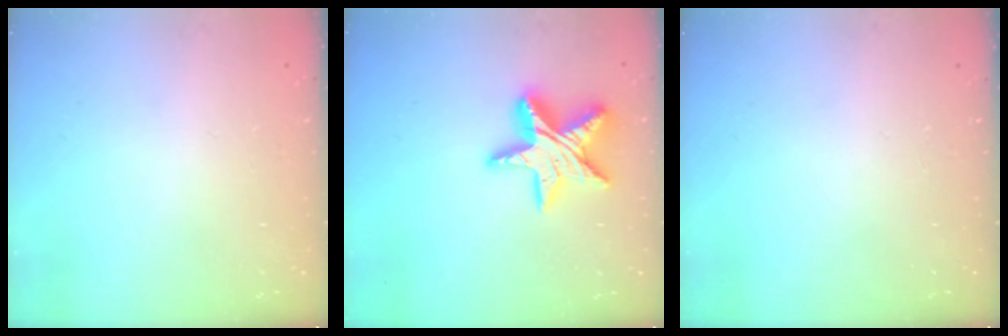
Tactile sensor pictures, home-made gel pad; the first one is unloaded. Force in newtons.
{"total": 14.6, "press": 14.6, "slide": 1.0}
{"total": 0.0}